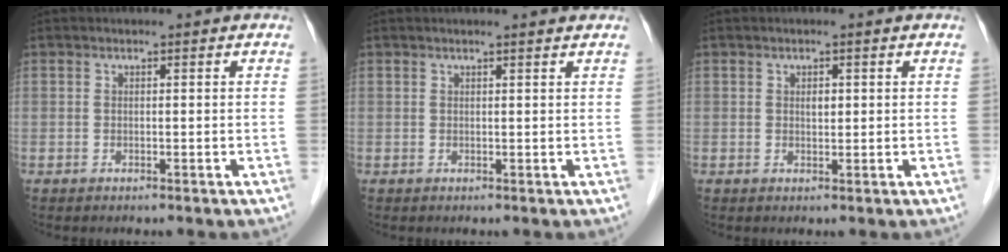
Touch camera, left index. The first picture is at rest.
{"total": 2.3, "force": [2.2, -0.2, 0.8], "torque": [-0.014, 0.008, 0.024]}
{"total": 1.2, "force": [0.4, 0.6, 0.9], "torque": [-0.014, -0.001, 0.007]}